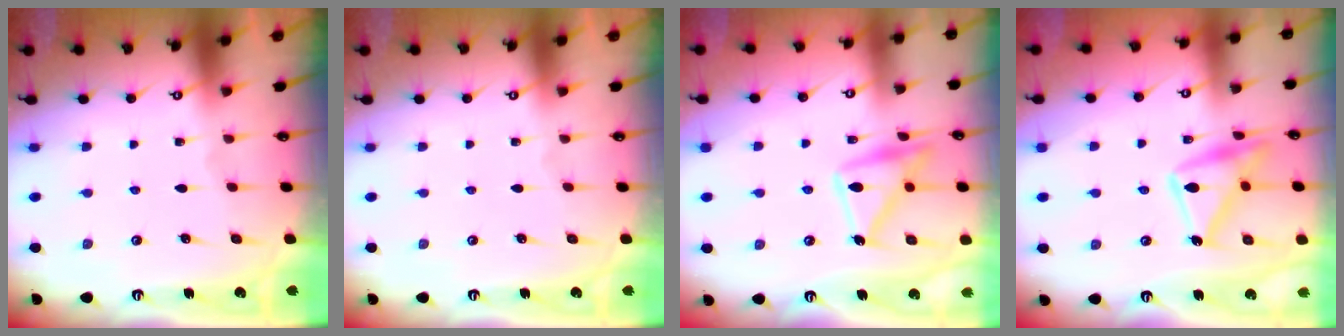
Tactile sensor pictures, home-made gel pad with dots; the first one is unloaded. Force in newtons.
{"total": 0.0}
{"total": 15.8, "press": 15.7, "slide": 0.9}
{"total": 16.0, "press": 16.0, "slide": 0.7}